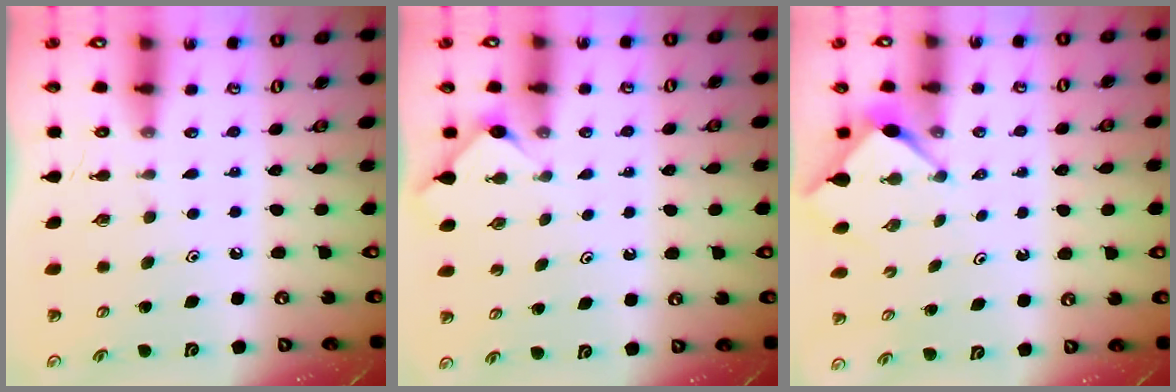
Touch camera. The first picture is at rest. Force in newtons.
{"total": 3.0, "press": 2.9, "slide": 0.4}
{"total": 2.9, "press": 2.9, "slide": 0.3}